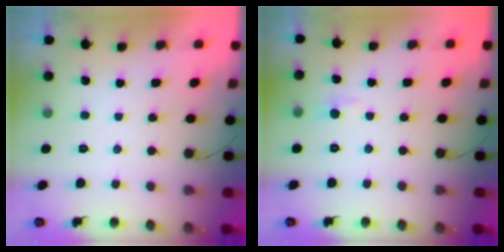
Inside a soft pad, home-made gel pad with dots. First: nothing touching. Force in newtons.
{"total": 4.7, "press": 4.7, "slide": 0.6}